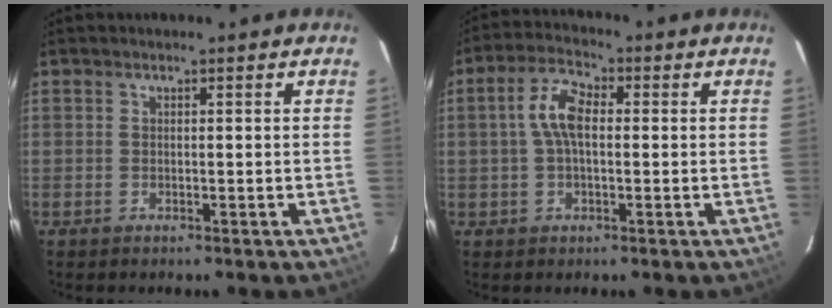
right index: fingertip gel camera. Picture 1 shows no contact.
{"total": 6.7, "force": [0.4, 3.3, 5.8], "torque": [-0.118, 0.018, 0.006]}